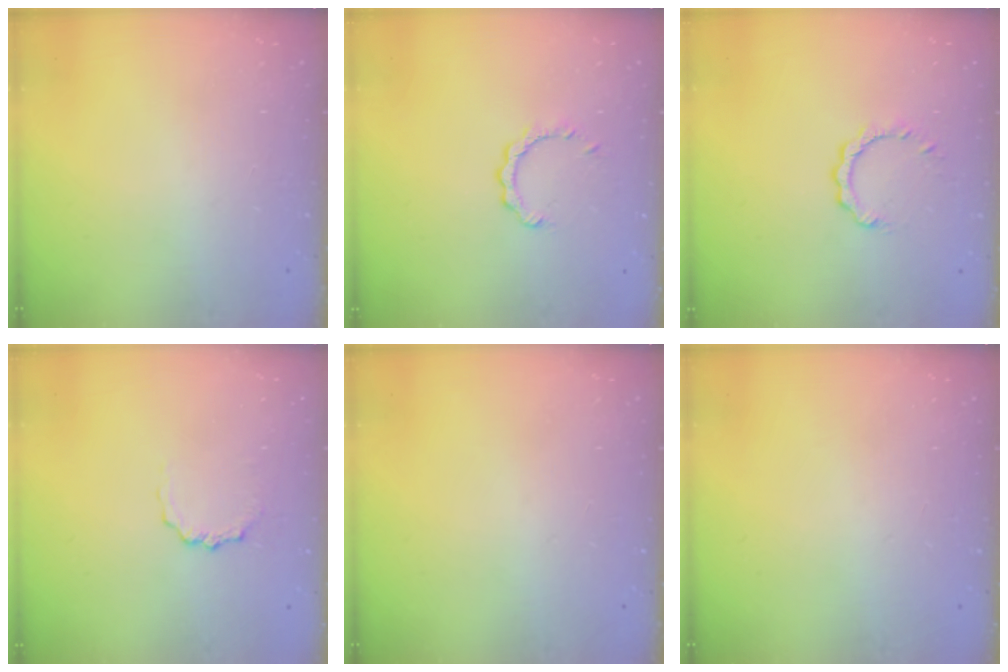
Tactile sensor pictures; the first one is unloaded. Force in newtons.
{"total": 2.5, "press": 2.5, "slide": 0.3}
{"total": 3.8, "press": 3.8, "slide": 0.4}
{"total": 2.3, "press": 2.2, "slide": 0.3}
{"total": 0.0}
{"total": 0.0}